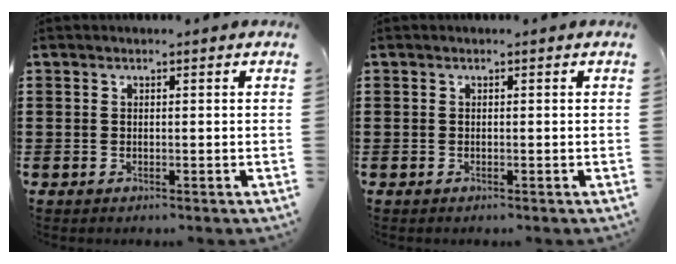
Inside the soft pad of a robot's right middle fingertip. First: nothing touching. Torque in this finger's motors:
{"motor_torque": [1.69, 0.45, 0.78, 0.01]}